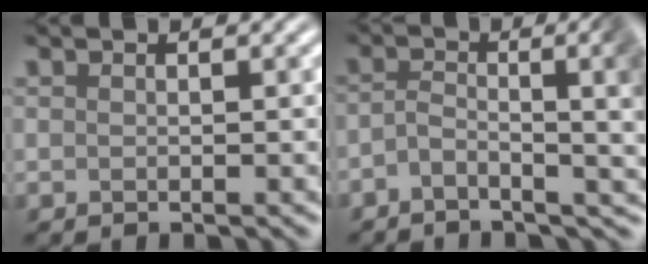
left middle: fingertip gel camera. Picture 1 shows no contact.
{"total": 7.3, "force": [-1.6, 2.3, 6.8], "torque": [-0.109, -0.003, -0.020]}